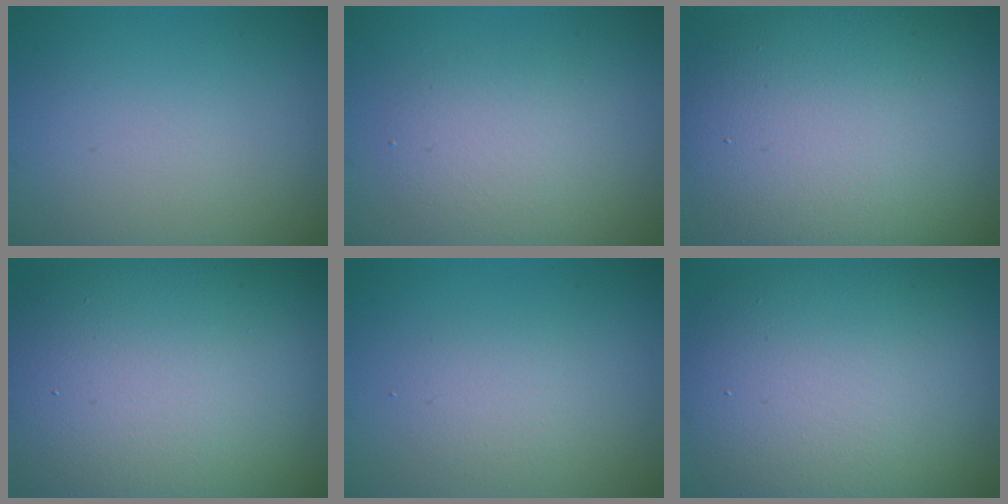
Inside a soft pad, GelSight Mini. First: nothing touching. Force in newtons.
{"total": 3.3, "press": 3.3, "slide": 0.2}
{"total": 14.1, "press": 14.1, "slide": 0.9}
{"total": 18.0, "press": 17.9, "slide": 1.0}
{"total": 2.0, "press": 2.0, "slide": 0.1}
{"total": 12.7, "press": 12.7, "slide": 0.6}